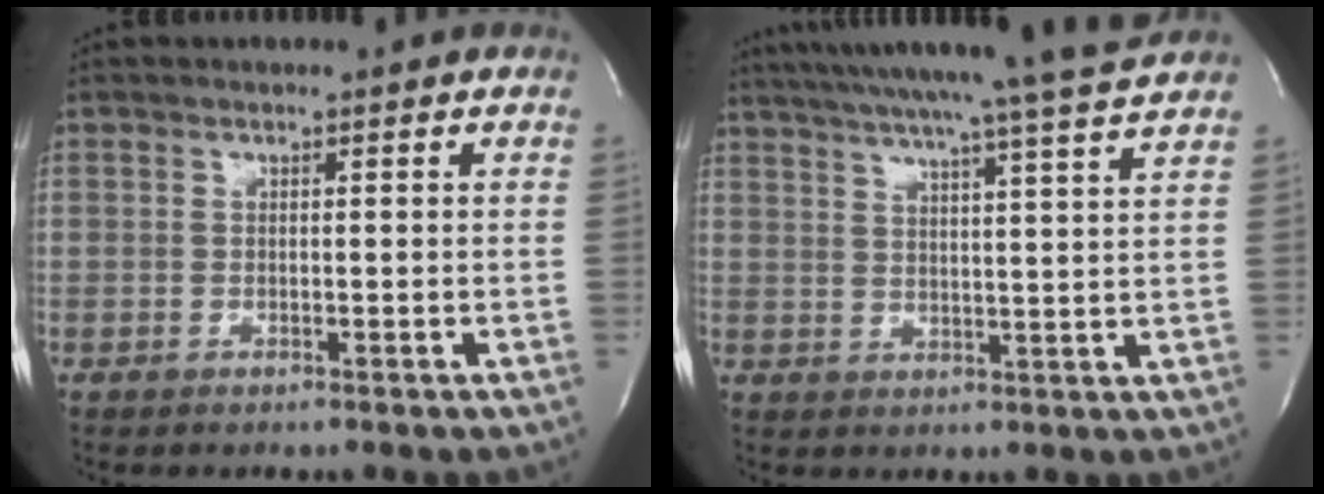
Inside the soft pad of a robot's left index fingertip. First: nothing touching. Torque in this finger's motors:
{"motor_torque": [0.02, -0.03, 0.66, 0.16]}